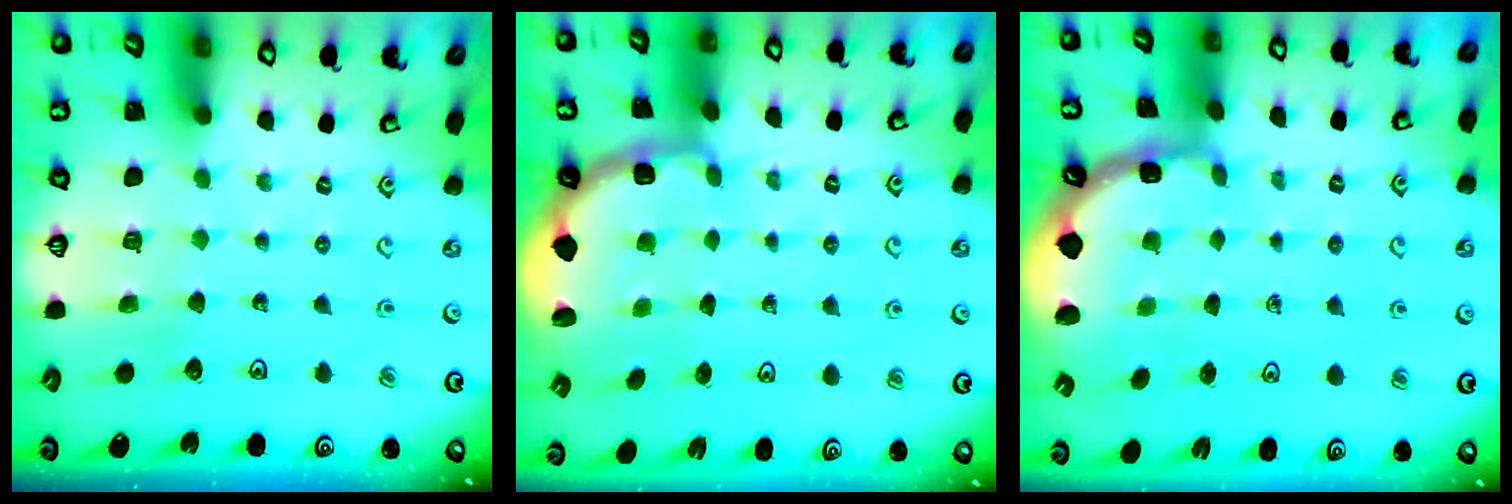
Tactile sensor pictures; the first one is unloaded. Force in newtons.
{"total": 2.3, "press": 2.1, "slide": 1.0}
{"total": 1.3, "press": 1.2, "slide": 0.4}